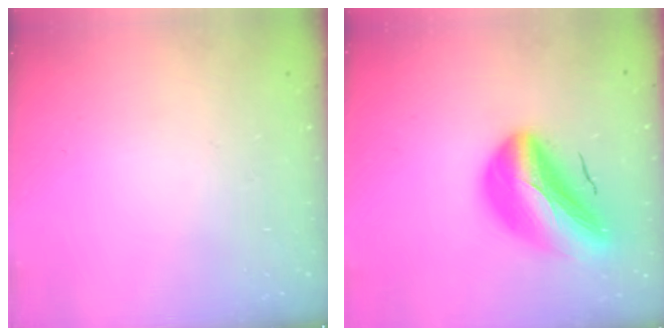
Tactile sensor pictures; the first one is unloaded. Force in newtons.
{"total": 17.0, "press": 16.2, "slide": 5.0}